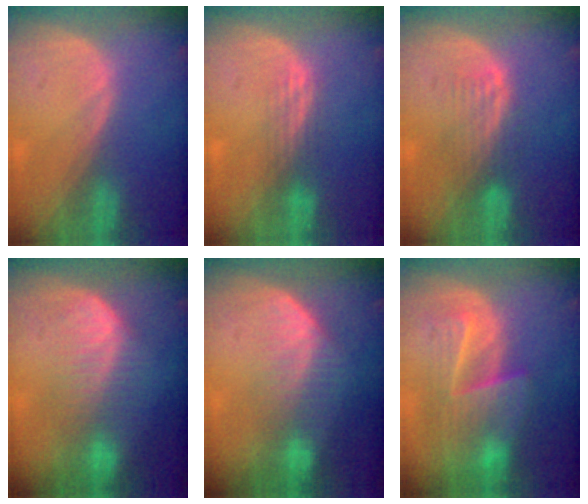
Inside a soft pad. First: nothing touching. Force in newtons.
{"total": 3.0, "press": 2.5, "slide": 1.6}
{"total": 4.6, "press": 4.0, "slide": 2.3}
{"total": 6.9, "press": 6.8, "slide": 1.4}
{"total": 7.2, "press": 6.1, "slide": 3.8}
{"total": 8.1, "press": 7.9, "slide": 1.9}